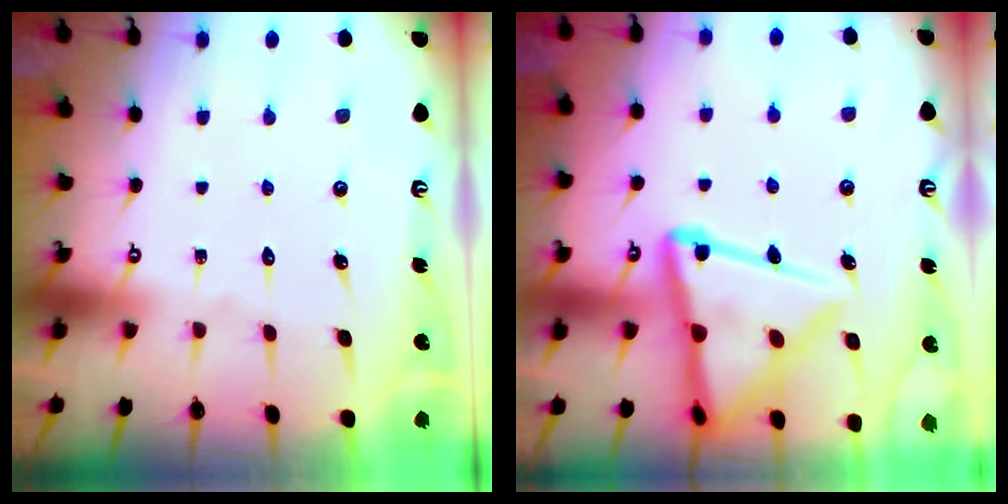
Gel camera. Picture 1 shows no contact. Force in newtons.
{"total": 16.8, "press": 16.8, "slide": 1.6}